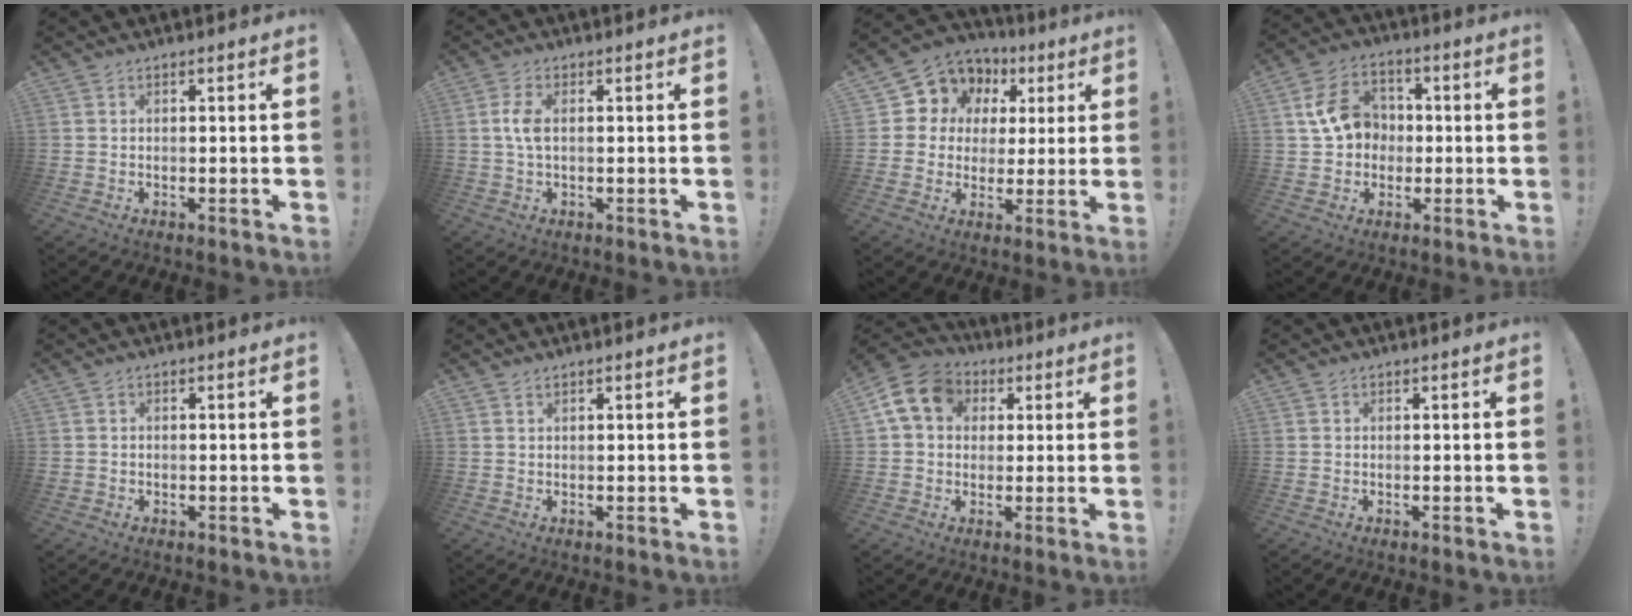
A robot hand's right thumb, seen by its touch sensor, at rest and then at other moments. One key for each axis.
{"total": 4.3, "fx": 0.3, "fy": 2.1, "fz": 3.8, "tx": -0.074, "ty": 0.003, "tz": 0.003}
{"total": 9.6, "fx": 3.9, "fy": 8.3, "fz": 2.6, "tx": -0.047, "ty": -0.029, "tz": 0.083}
{"total": 13.1, "fx": 1.4, "fy": 11.1, "fz": 6.7, "tx": -0.104, "ty": 0.018, "tz": 0.036}
{"total": 0.9, "fx": -0.2, "fy": 0.9, "fz": 0.2, "tx": -0.005, "ty": 0.003, "tz": -0.004}
{"total": 0.7, "fx": 0.6, "fy": 0.1, "fz": 0.3, "tx": -0.001, "ty": -0.002, "tz": 0.010}
{"total": 12.8, "fx": 3.8, "fy": 10.2, "fz": 6.8, "tx": -0.106, "ty": -0.004, "tz": 0.076}
{"total": 0.0}